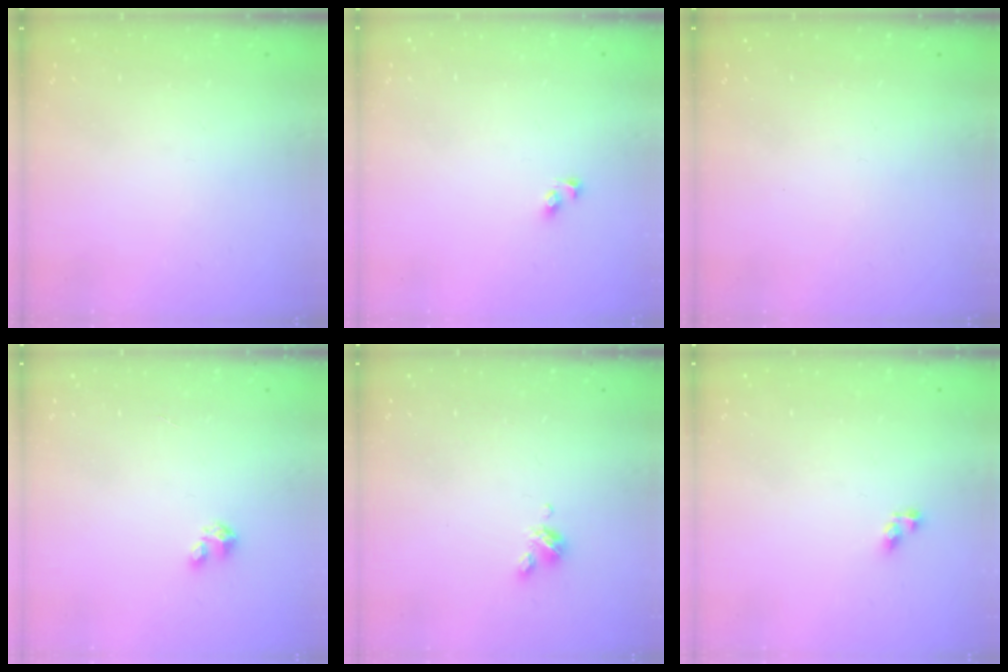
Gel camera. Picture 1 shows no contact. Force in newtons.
{"total": 2.5, "press": 2.5, "slide": 0.3}
{"total": 0.0}
{"total": 1.7, "press": 1.7, "slide": 0.1}
{"total": 4.0, "press": 4.0, "slide": 0.3}
{"total": 4.2, "press": 4.1, "slide": 0.6}